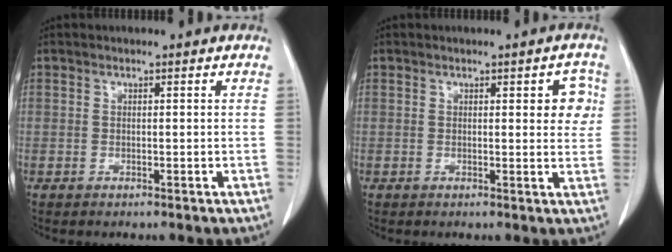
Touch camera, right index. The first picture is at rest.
{"total": 3.8, "force": [1.2, 1.4, 3.3], "torque": [-0.026, 0.004, 0.013]}